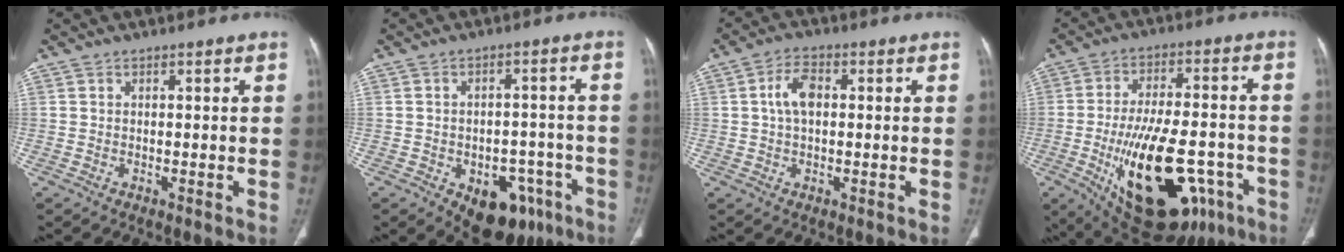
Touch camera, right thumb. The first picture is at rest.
{"total": 12.7, "force": [-6.4, 7.9, 7.5], "torque": [-0.061, 0.038, -0.078]}
{"total": 5.2, "force": [0.7, 3.0, 4.2], "torque": [-0.083, 0.011, 0.010]}
{"total": 26.0, "force": [-9.7, 12.4, 20.6], "torque": [-0.310, 0.014, -0.124]}